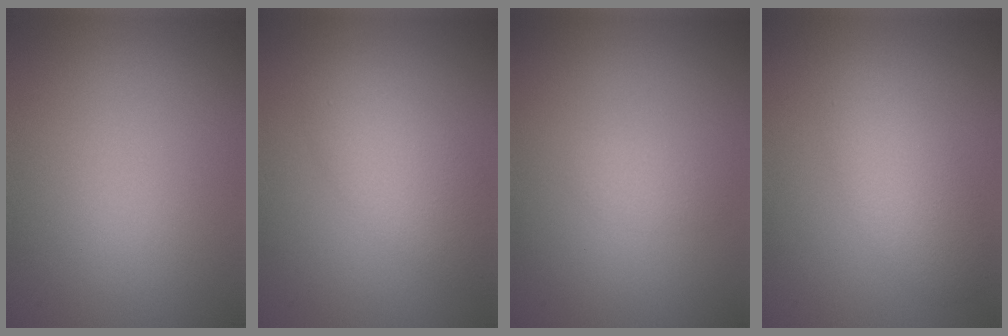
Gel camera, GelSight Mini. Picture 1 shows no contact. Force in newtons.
{"total": 4.4, "press": 4.4, "slide": 0.1}
{"total": 0.8, "press": 0.8, "slide": 0.0}
{"total": 3.9, "press": 3.9, "slide": 0.1}